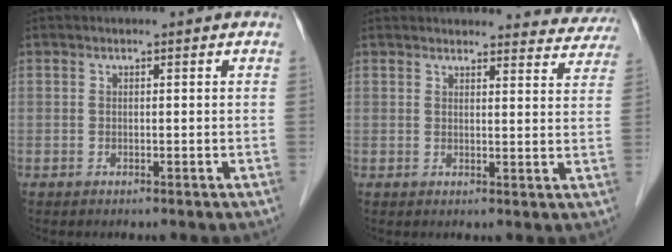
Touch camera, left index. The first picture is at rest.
{"total": 14.5, "force": [14.0, 3.0, 1.7], "torque": [0.014, -0.019, 0.137]}